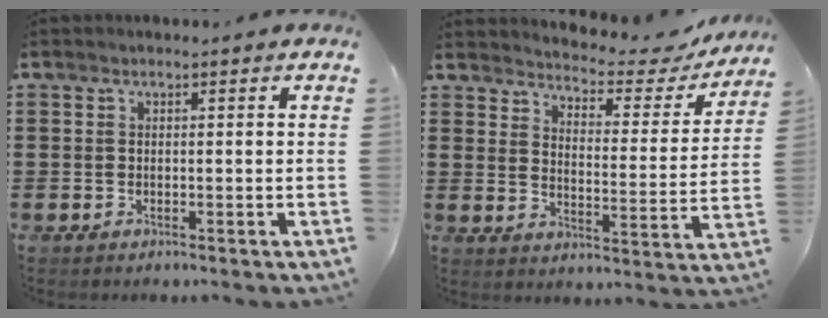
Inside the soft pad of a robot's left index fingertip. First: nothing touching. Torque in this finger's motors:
{"motor_torque": [1.67, -0.47, 0.66, 0.13]}